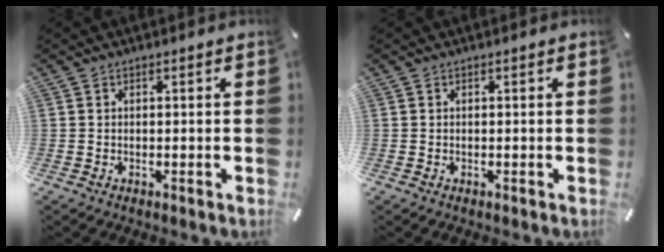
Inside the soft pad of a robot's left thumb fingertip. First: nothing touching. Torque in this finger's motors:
{"motor_torque": [0.00, 0.00, 0.00, 0.00, 0.00]}